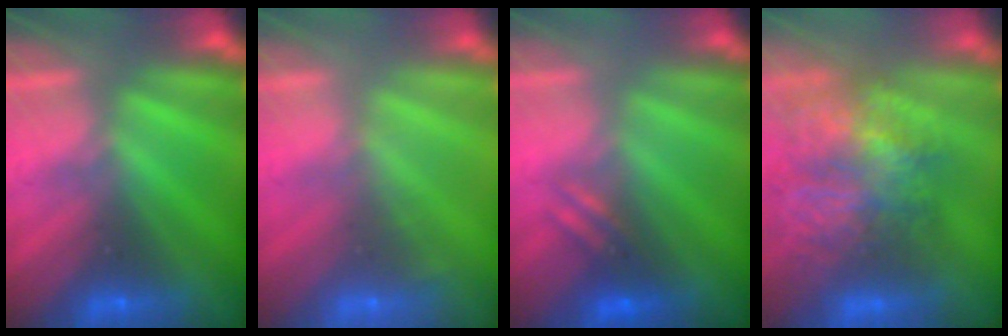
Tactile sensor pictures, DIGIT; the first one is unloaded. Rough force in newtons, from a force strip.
{"total": 1.6}
{"total": 2.5}
{"total": 7.1}